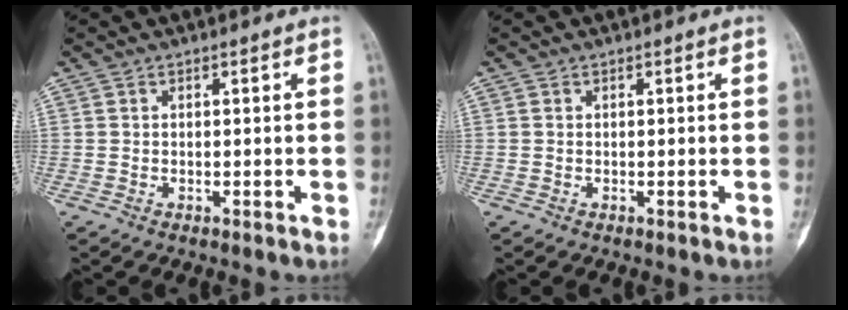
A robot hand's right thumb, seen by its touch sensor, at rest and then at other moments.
{"total": 0.0}